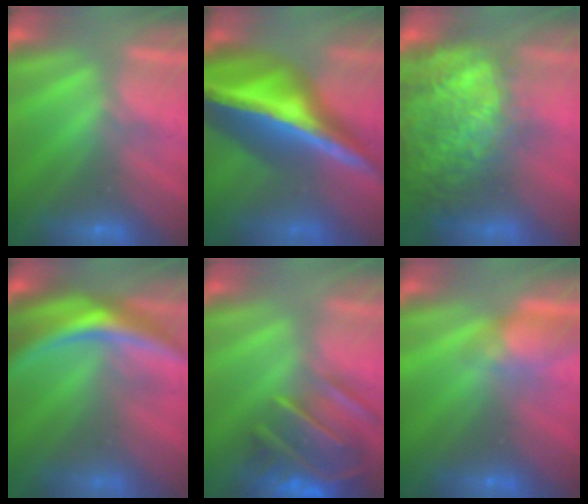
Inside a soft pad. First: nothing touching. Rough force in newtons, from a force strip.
{"total": 5.8}
{"total": 10.6}
{"total": 10.7}
{"total": 6.5}
{"total": 4.7}